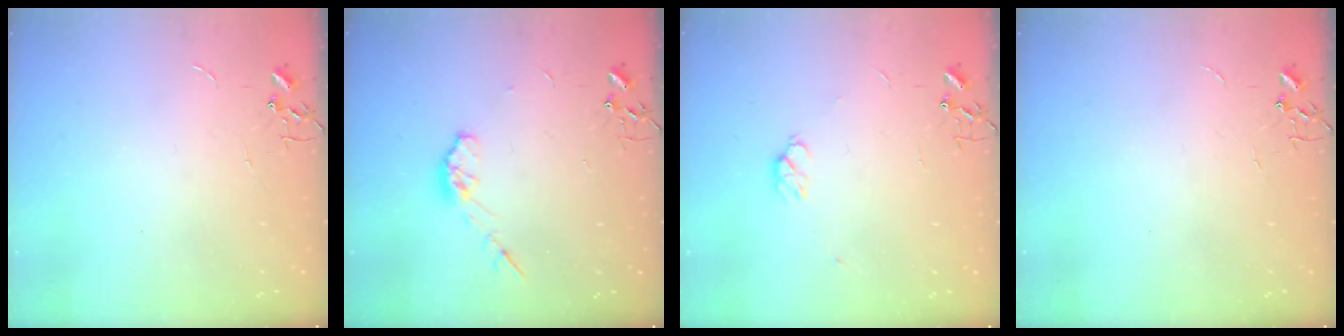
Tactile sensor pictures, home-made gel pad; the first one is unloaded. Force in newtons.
{"total": 7.1, "press": 7.1, "slide": 0.5}
{"total": 4.4, "press": 4.3, "slide": 0.8}
{"total": 0.0}